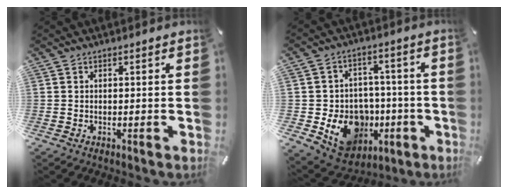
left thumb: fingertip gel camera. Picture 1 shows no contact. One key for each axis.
{"total": 14.5, "fx": -4.3, "fy": 12.4, "fz": 6.0, "tx": -0.080, "ty": 0.015, "tz": -0.055}